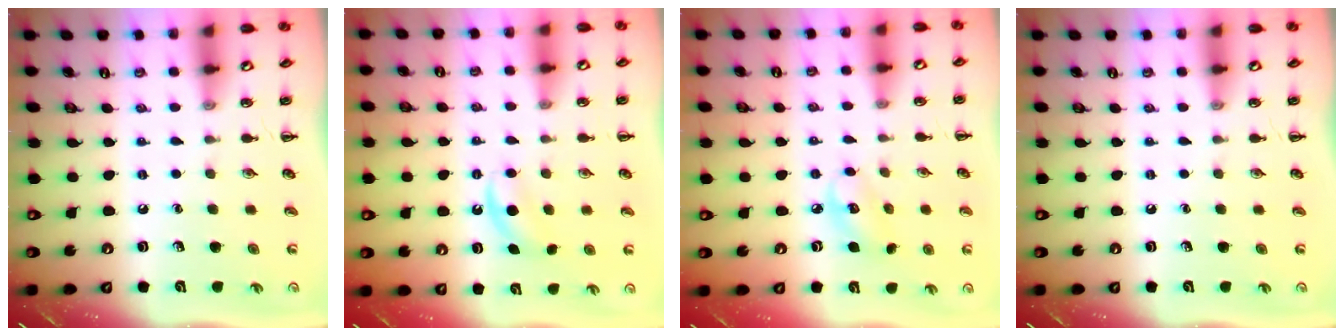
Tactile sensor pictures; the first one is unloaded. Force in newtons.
{"total": 5.0, "press": 4.7, "slide": 1.5}
{"total": 5.8, "press": 5.7, "slide": 1.0}
{"total": 0.0}